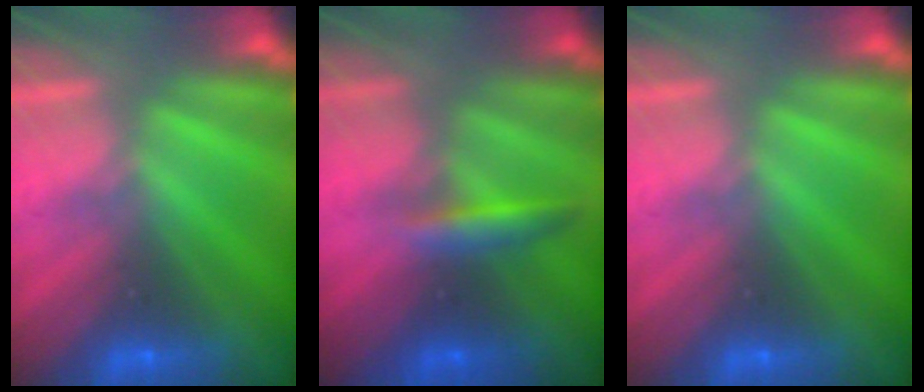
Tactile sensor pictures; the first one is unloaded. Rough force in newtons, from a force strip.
{"total": 2.8}
{"total": 0.0}